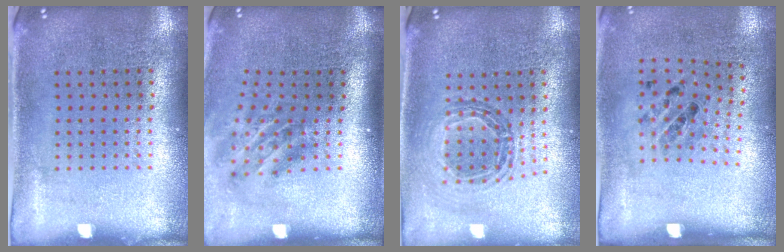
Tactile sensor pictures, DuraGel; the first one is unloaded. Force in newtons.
{"total": 1.9, "press": 1.2, "slide": 1.5}
{"total": 0.7, "press": 0.7, "slide": 0.1}
{"total": 1.1, "press": 0.7, "slide": 0.8}